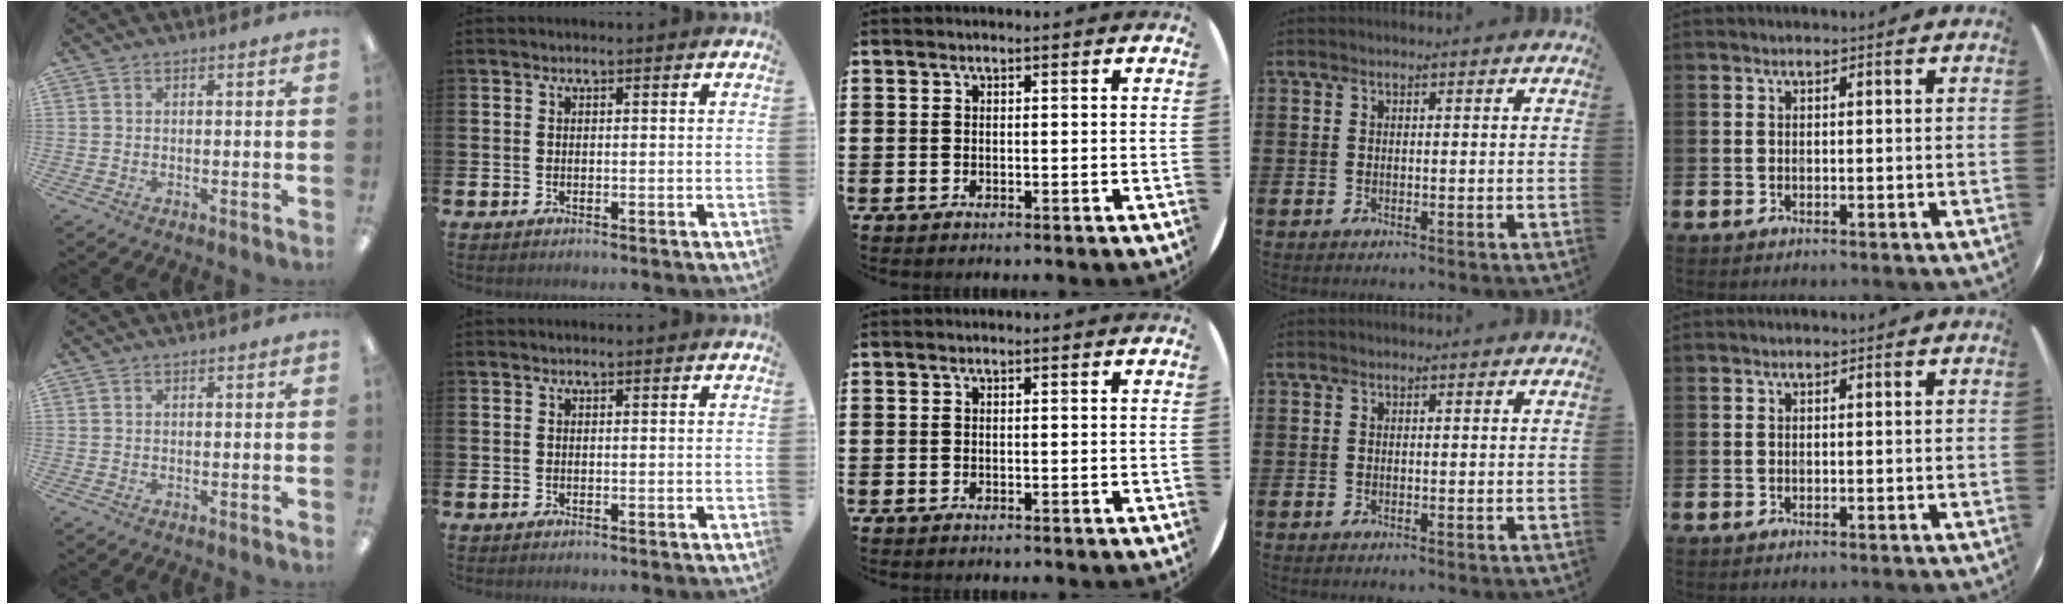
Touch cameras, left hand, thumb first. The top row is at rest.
{}